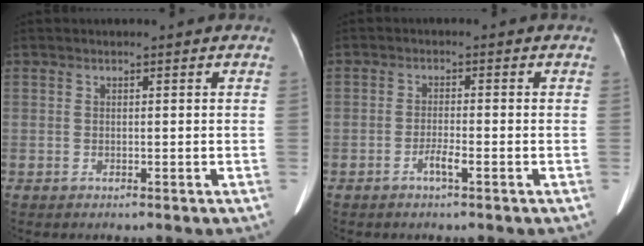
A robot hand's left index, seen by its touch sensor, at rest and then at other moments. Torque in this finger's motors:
{"motor_torque": [0.05, 0.04, 0.00, 0.01]}